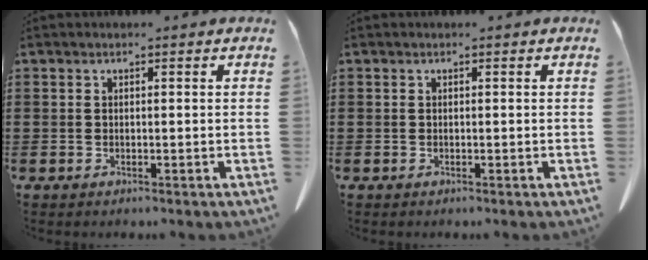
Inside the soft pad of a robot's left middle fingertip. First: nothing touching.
{"total": 0.0}